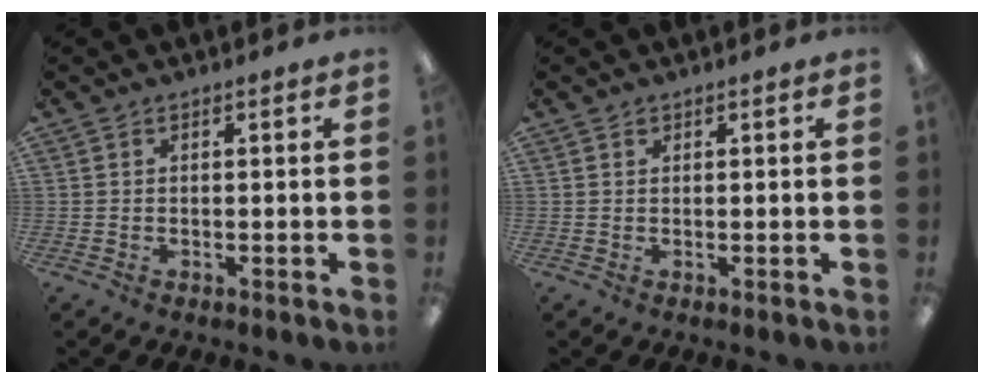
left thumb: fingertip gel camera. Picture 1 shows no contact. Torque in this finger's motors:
{"motor_torque": [0.10, -0.02, 0.17, -0.21, 0.04]}